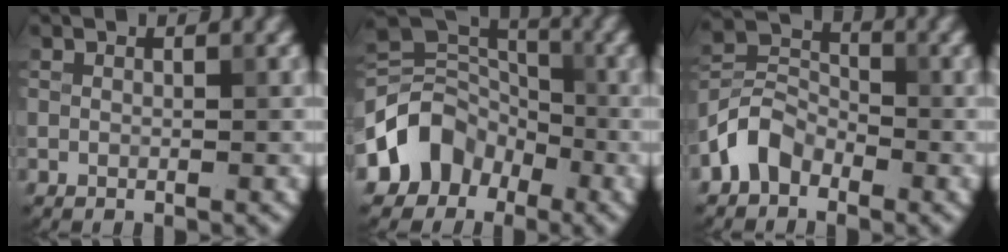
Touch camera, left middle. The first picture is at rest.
{"total": 6.6, "force": [-3.1, 5.3, 2.4], "torque": [-0.024, 0.007, -0.069]}
{"total": 3.9, "force": [-2.5, 2.6, 1.5], "torque": [-0.029, 0.011, -0.060]}